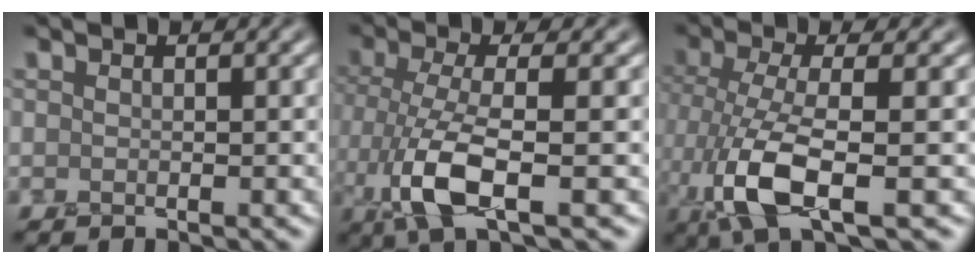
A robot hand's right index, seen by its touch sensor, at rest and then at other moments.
{"total": 5.1, "force": [-1.0, 1.6, 4.7], "torque": [-0.107, 0.000, -0.017]}
{"total": 5.6, "force": [-1.2, 1.8, 5.2], "torque": [-0.115, 0.002, -0.023]}